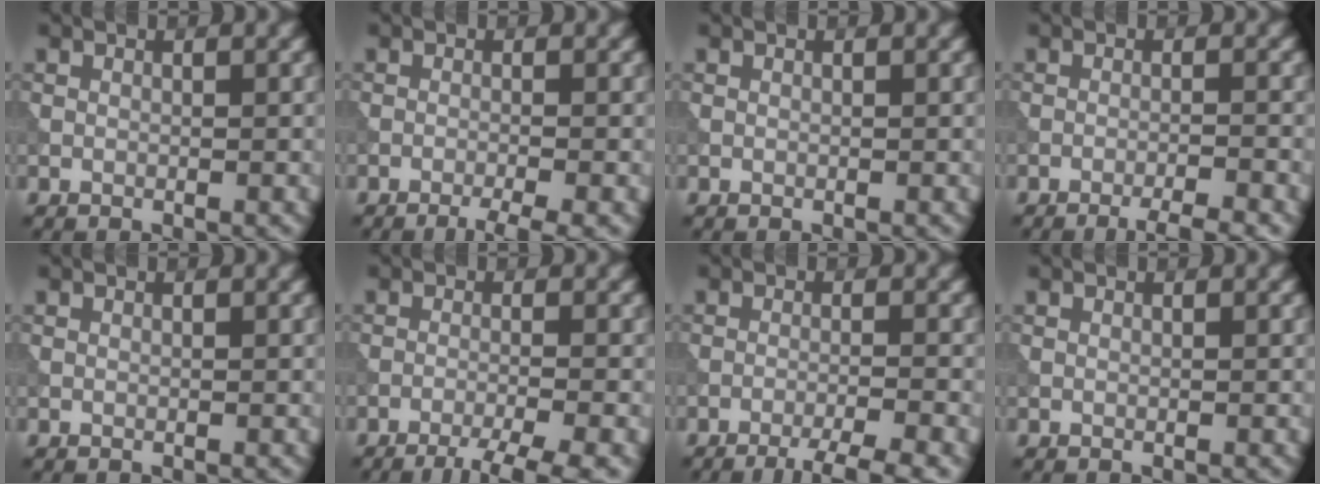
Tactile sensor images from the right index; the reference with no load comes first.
{"total": 2.9, "force": [-1.9, 0.4, 2.1], "torque": [-0.029, 0.001, -0.037]}
{"total": 0.0}
{"total": 3.9, "force": [-2.9, 0.5, 2.7], "torque": [-0.038, 0.002, -0.050]}
{"total": 0.0}
{"total": 4.9, "force": [-3.3, 0.7, 3.5], "torque": [-0.052, 0.003, -0.062]}
{"total": 4.9, "force": [-3.4, 0.7, 3.5], "torque": [-0.053, 0.001, -0.059]}
{"total": 0.0}